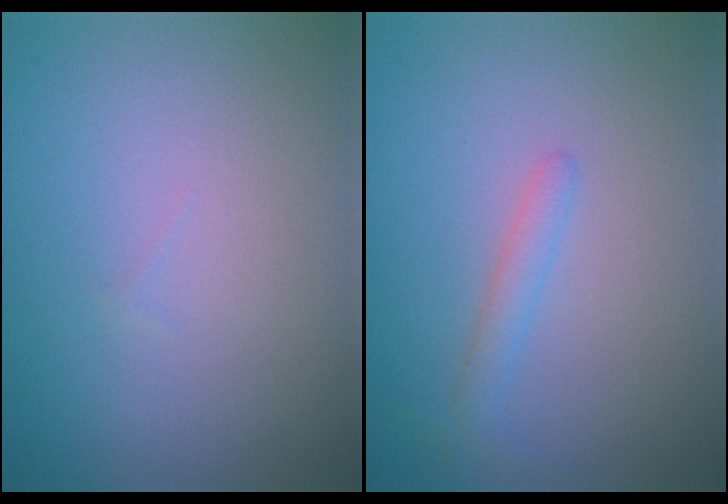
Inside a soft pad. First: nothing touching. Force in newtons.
{"total": 1.4, "press": 1.4, "slide": 0.0}